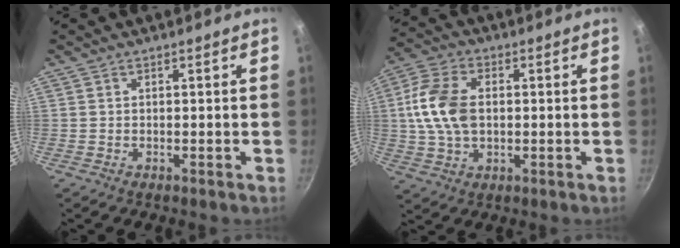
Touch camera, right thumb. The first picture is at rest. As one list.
[{"total": 12.0, "force": [0.8, 7.9, 9.1], "torque": [-0.172, 0.014, 0.006]}]